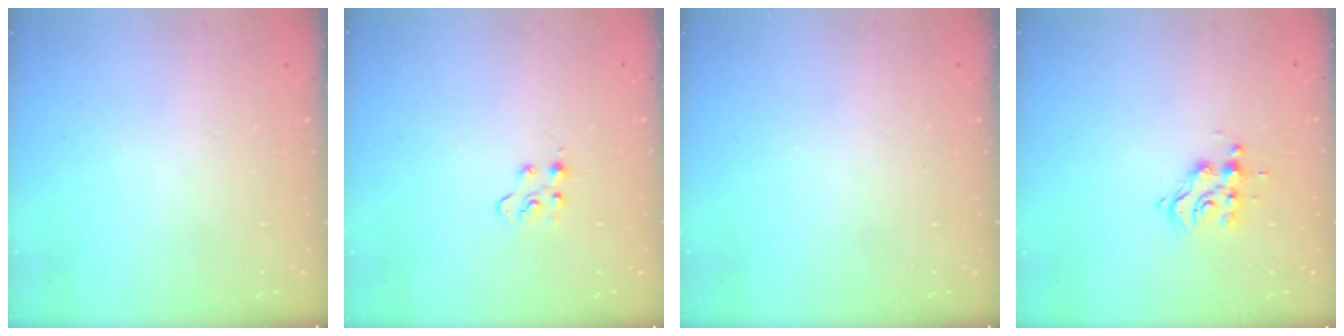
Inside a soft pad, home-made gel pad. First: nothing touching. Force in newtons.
{"total": 4.8, "press": 4.7, "slide": 0.6}
{"total": 0.0}
{"total": 8.4, "press": 8.4, "slide": 0.7}